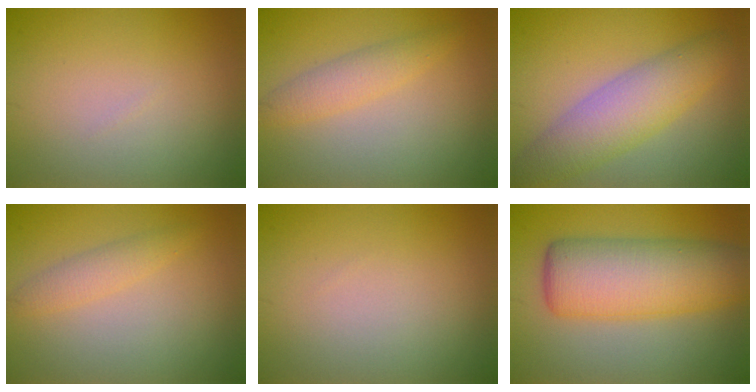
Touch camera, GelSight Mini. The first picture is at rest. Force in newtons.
{"total": 2.5, "press": 2.5, "slide": 0.1}
{"total": 5.7, "press": 5.7, "slide": 0.1}
{"total": 2.0, "press": 2.0, "slide": 0.1}
{"total": 0.0}
{"total": 9.1, "press": 9.1, "slide": 0.5}